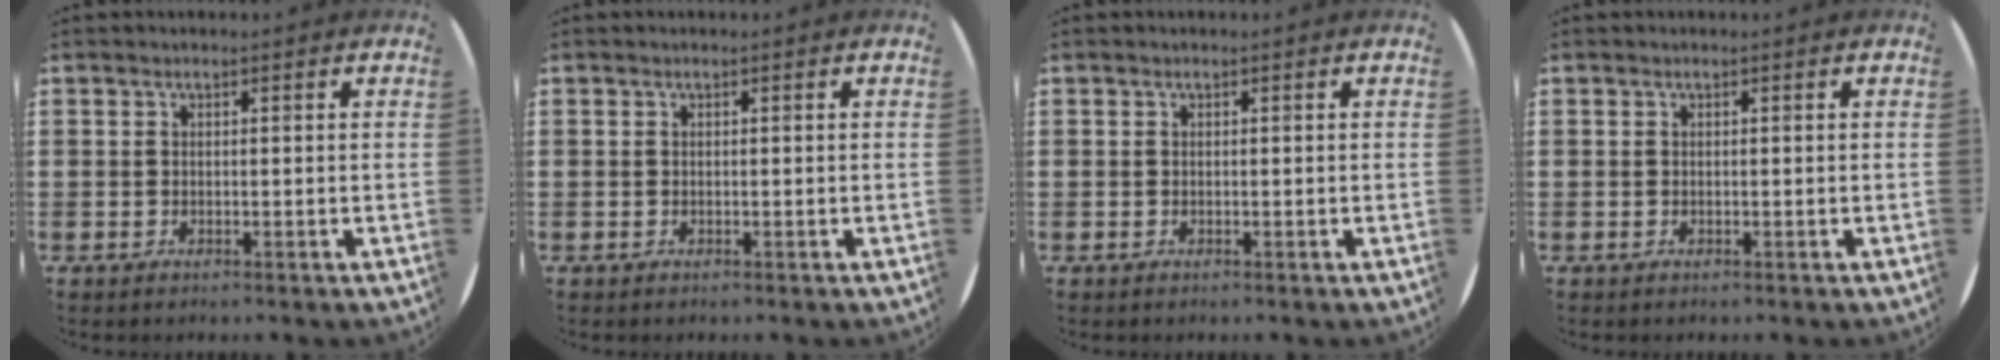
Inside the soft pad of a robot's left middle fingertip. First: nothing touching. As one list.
[{"total": 0.0}, {"total": 0.0}, {"total": 0.0}]